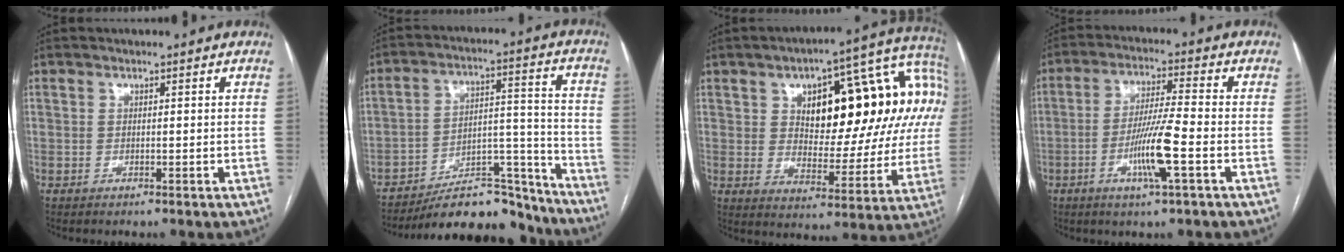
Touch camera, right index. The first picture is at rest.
{"total": 16.9, "force": [-15.8, 4.2, 4.4], "torque": [-0.052, 0.051, -0.238]}
{"total": 24.6, "force": [6.3, 10.1, 21.5], "torque": [-0.280, 0.061, 0.100]}
{"total": 9.0, "force": [-3.0, -0.1, 8.5], "torque": [-0.163, -0.007, -0.058]}